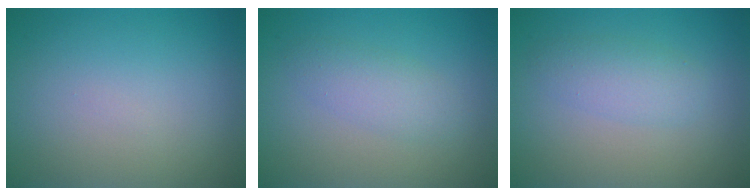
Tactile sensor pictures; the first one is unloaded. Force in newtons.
{"total": 2.3, "press": 2.3, "slide": 0.1}
{"total": 2.4, "press": 2.4, "slide": 0.0}